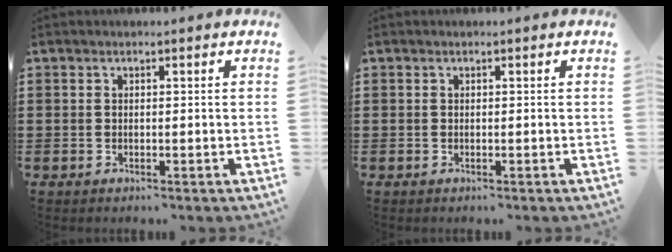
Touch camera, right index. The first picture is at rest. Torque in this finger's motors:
{"motor_torque": [0.20, -0.08, 0.01, 0.00]}